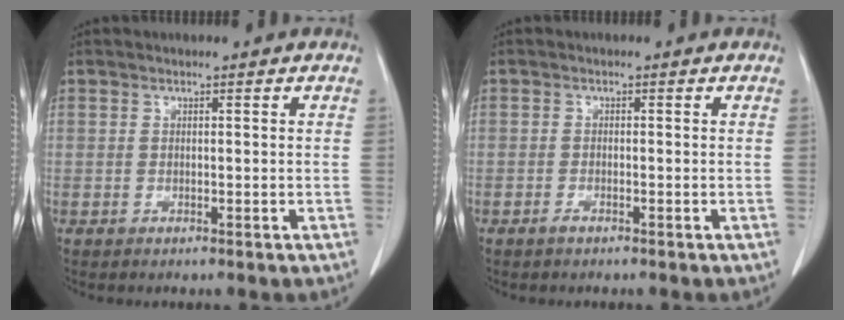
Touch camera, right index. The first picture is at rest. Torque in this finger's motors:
{"motor_torque": [0.14, -0.10, 0.05, 0.02]}